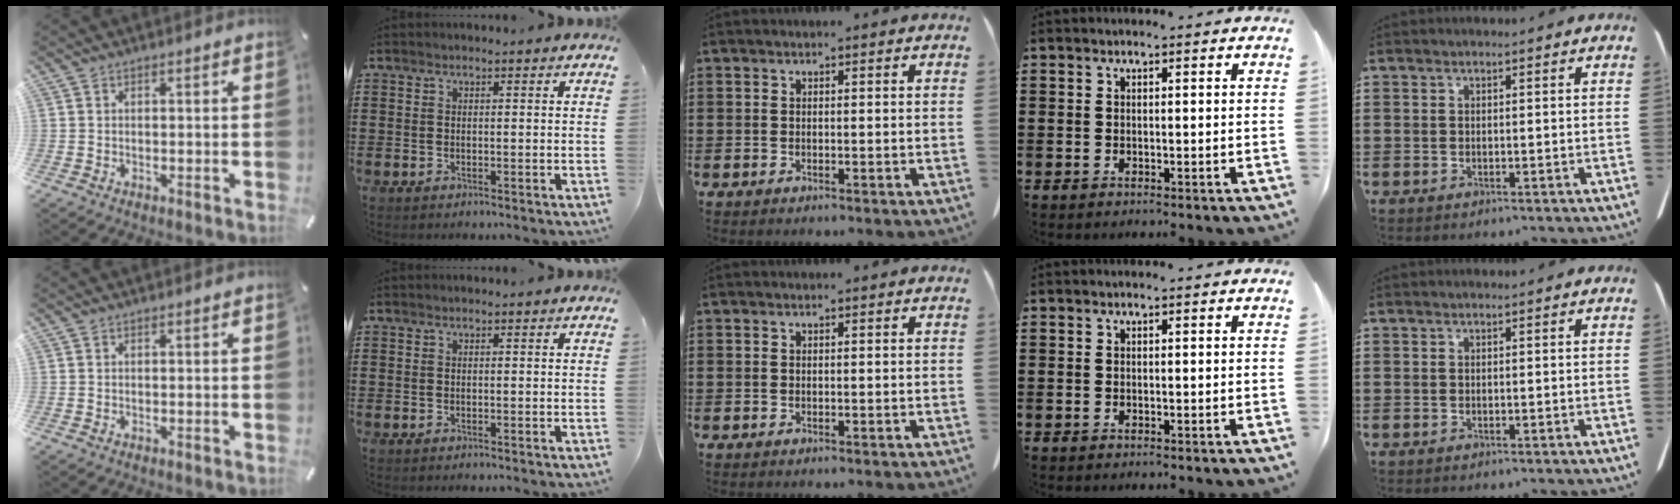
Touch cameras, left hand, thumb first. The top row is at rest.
{}